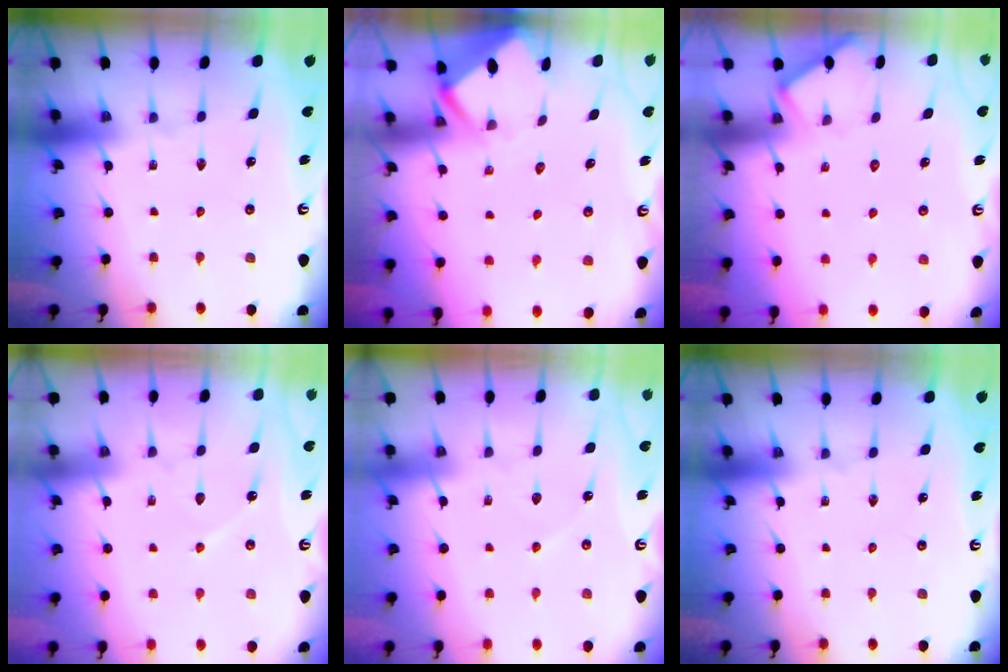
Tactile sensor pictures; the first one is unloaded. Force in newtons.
{"total": 2.3, "press": 2.3, "slide": 0.2}
{"total": 3.2, "press": 3.2, "slide": 0.4}
{"total": 4.5, "press": 4.4, "slide": 0.5}
{"total": 2.0, "press": 2.0, "slide": 0.2}
{"total": 0.0}